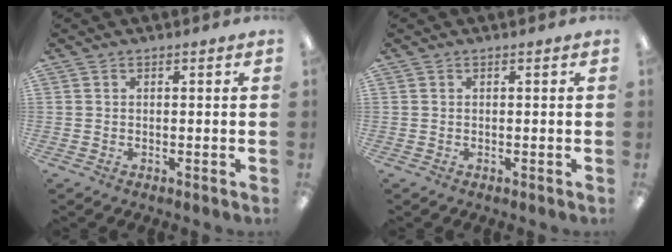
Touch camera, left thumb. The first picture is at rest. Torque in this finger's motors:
{"motor_torque": [-0.15, -0.15, 0.05, 0.05, 0.00]}